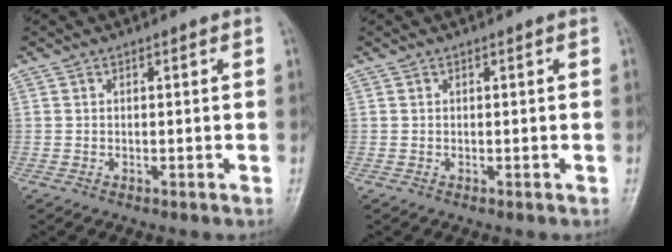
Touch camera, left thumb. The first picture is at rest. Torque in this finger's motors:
{"motor_torque": [0.00, 0.00, -0.09, -0.19, 0.00]}